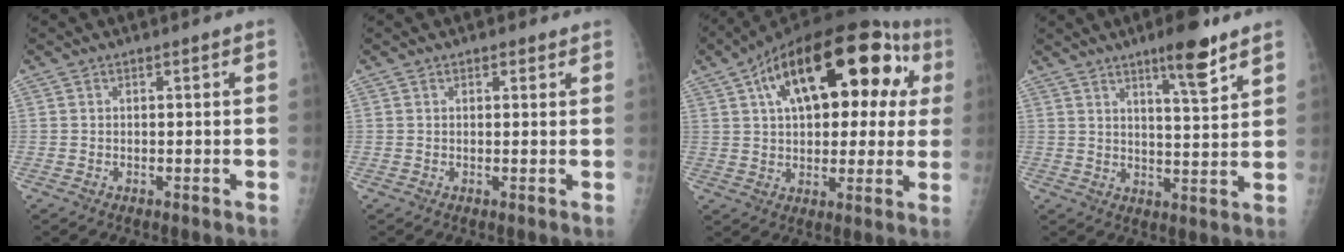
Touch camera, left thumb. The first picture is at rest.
{"total": 1.4, "force": [0.9, 0.9, 0.5], "torque": [0.001, -0.003, 0.007]}
{"total": 24.8, "force": [8.0, 12.2, 20.0], "torque": [-0.270, 0.045, 0.115]}
{"total": 8.7, "force": [5.8, 1.4, 6.3], "torque": [-0.089, -0.038, 0.088]}